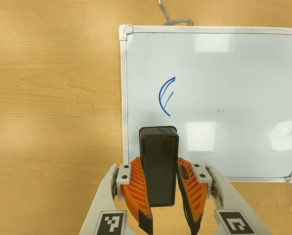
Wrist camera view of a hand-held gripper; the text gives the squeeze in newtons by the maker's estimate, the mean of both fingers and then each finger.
{"total": 8.1, "left": 6.7, "right": 9.5}